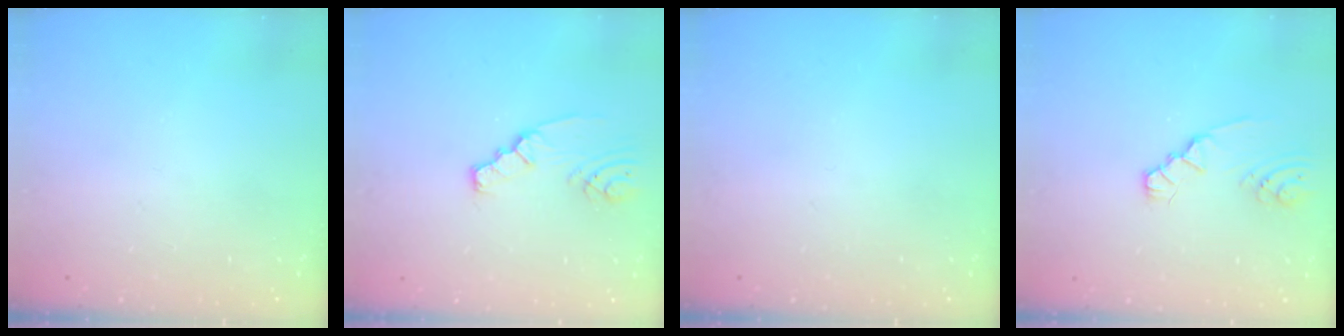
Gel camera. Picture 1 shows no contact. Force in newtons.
{"total": 2.2, "press": 2.1, "slide": 0.5}
{"total": 0.0}
{"total": 2.5, "press": 2.5, "slide": 0.3}